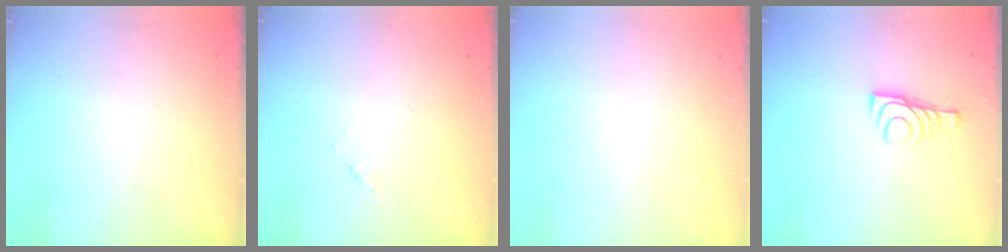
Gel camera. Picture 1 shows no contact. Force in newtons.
{"total": 2.2, "press": 2.2, "slide": 0.3}
{"total": 1.6, "press": 1.5, "slide": 0.1}
{"total": 8.0, "press": 8.0, "slide": 0.7}